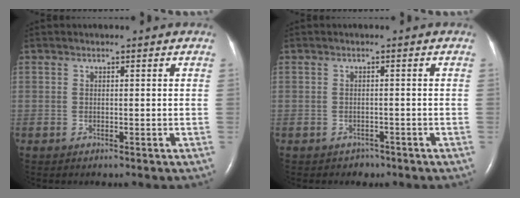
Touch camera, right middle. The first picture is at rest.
{"total": 1.1, "force": [-0.8, 0.7, 0.0], "torque": [-0.003, 0.001, -0.013]}